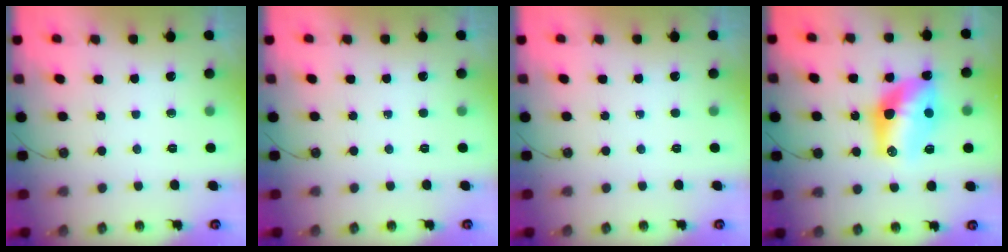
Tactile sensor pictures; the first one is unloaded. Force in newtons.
{"total": 0.0}
{"total": 0.0}
{"total": 13.5, "press": 13.5, "slide": 1.0}